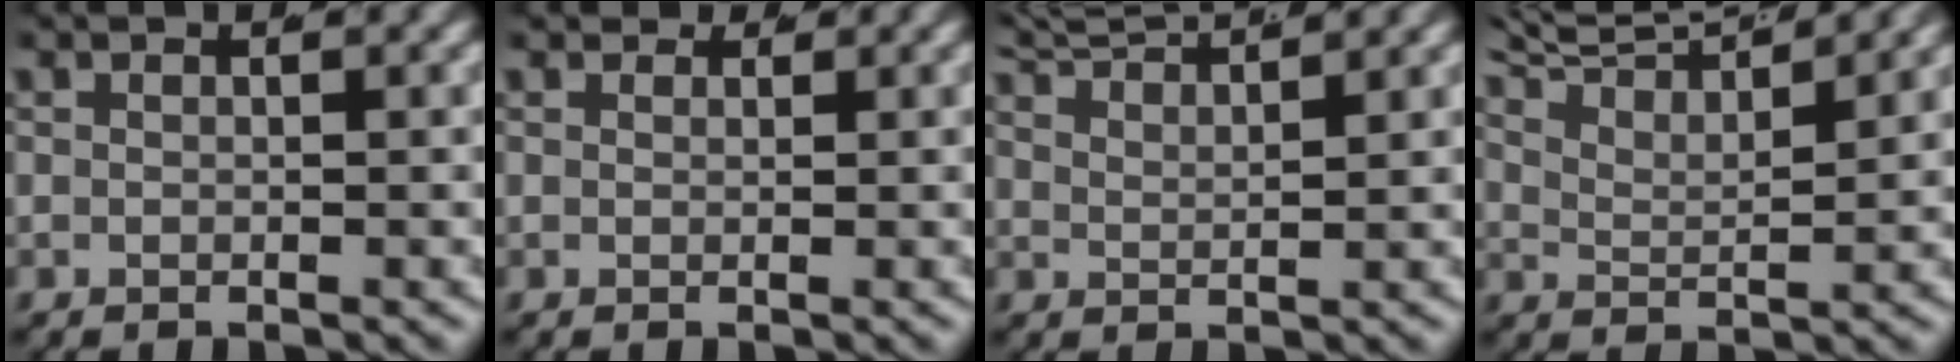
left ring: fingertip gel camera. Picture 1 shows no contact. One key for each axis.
{"total": 0.8, "fx": 0.8, "fy": 0.1, "fz": 0.1, "tx": 0.003, "ty": -0.007, "tz": 0.016}
{"total": 5.3, "fx": 4.9, "fy": 0.6, "fz": 1.8, "tx": -0.036, "ty": 0.007, "tz": 0.087}
{"total": 7.1, "fx": 5.8, "fy": 2.6, "fz": 3.2, "tx": -0.067, "ty": 0.015, "tz": 0.088}